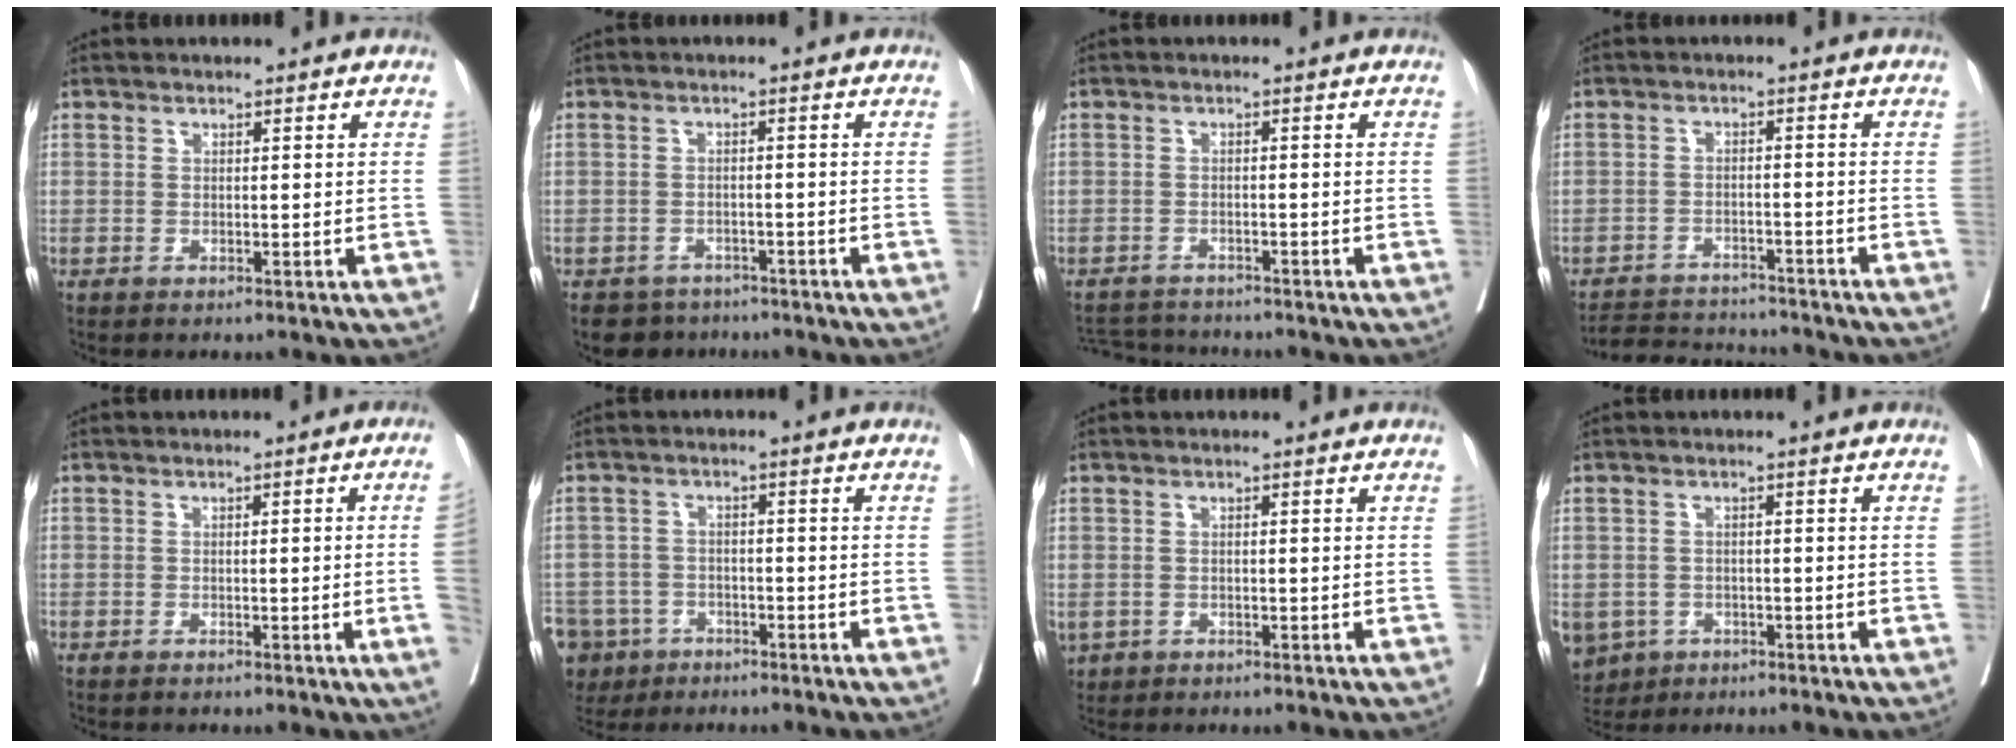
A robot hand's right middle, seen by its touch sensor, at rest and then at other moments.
{"total": 4.6, "force": [-3.9, 2.5, 0.0], "torque": [0.006, 0.002, -0.062]}
{"total": 5.8, "force": [-5.7, 0.4, 0.7], "torque": [-0.009, -0.006, -0.094]}
{"total": 7.4, "force": [-7.2, 1.6, 0.4], "torque": [-0.004, 0.006, -0.116]}
{"total": 4.2, "force": [-0.7, -1.4, 3.9], "torque": [-0.045, -0.005, -0.009]}
{"total": 12.2, "force": [-7.5, 9.2, 3.0], "torque": [-0.108, -0.004, -0.115]}
{"total": 2.5, "force": [-1.5, 1.9, 0.6], "torque": [-0.017, 0.000, -0.022]}
{"total": 8.1, "force": [-4.2, 6.6, 2.0], "torque": [-0.064, -0.001, -0.060]}